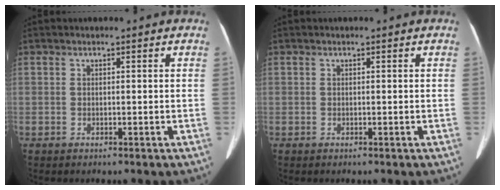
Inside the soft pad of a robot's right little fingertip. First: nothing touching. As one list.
[{"total": 0.0}]